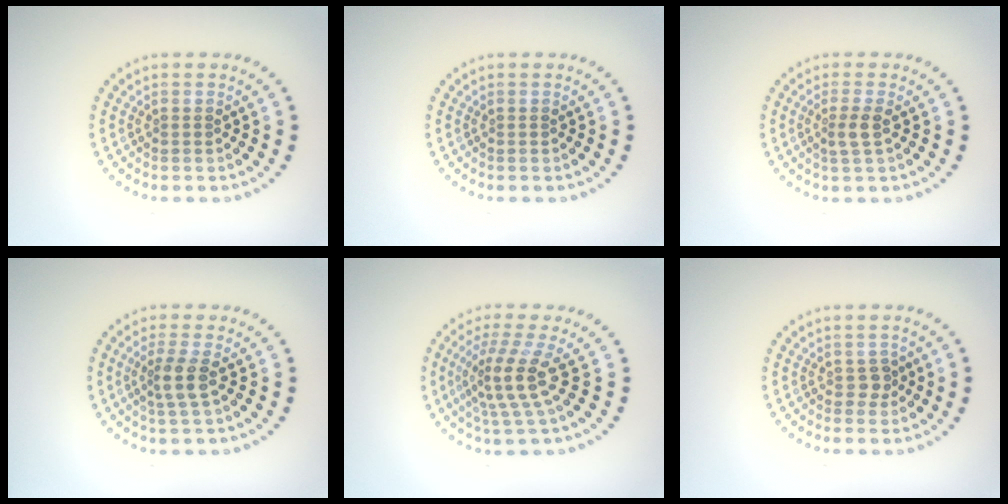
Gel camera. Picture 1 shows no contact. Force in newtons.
{"total": 0.0}
{"total": 1.8, "press": 1.5, "slide": 1.0}
{"total": 2.3, "press": 1.8, "slide": 1.4}
{"total": 3.9, "press": 3.0, "slide": 2.6}
{"total": 1.2, "press": 1.0, "slide": 0.6}